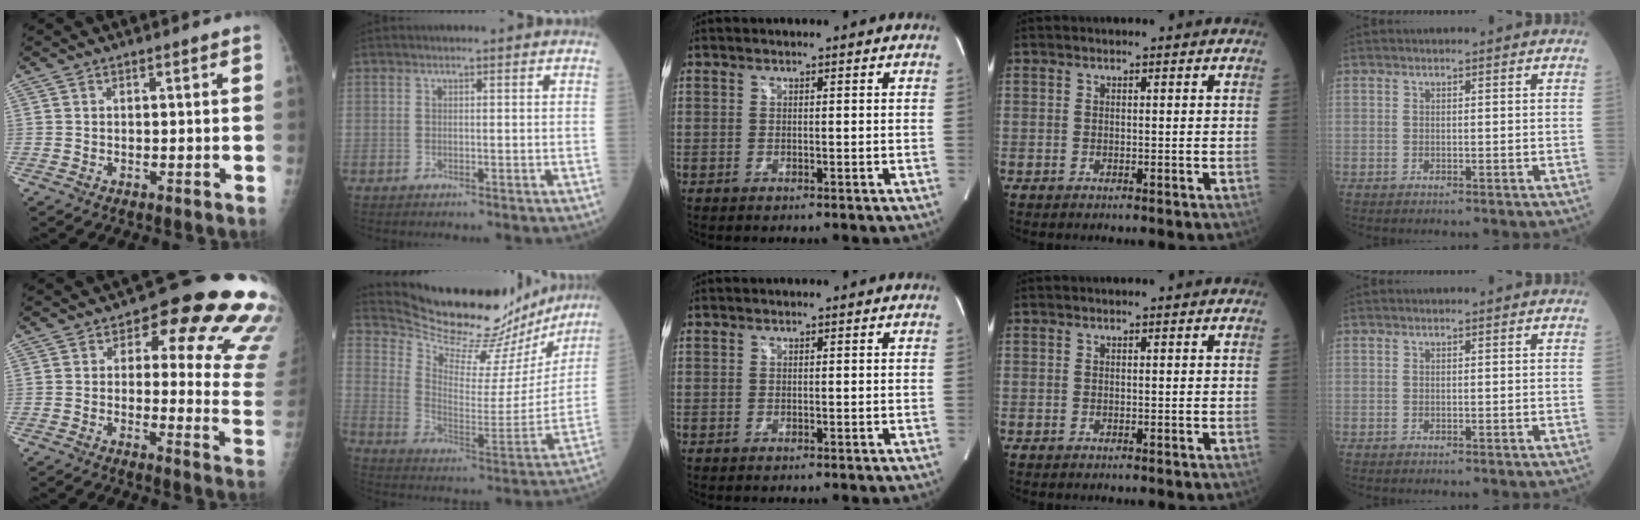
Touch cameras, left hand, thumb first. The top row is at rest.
{"thumb": {"total": 18.5, "force": [9.1, 8.4, 13.7], "torque": [-0.106, -0.039, 0.088]}, "index": {"total": 22.7, "force": [21.3, 5.4, 5.7], "torque": [-0.090, -0.061, 0.294]}}